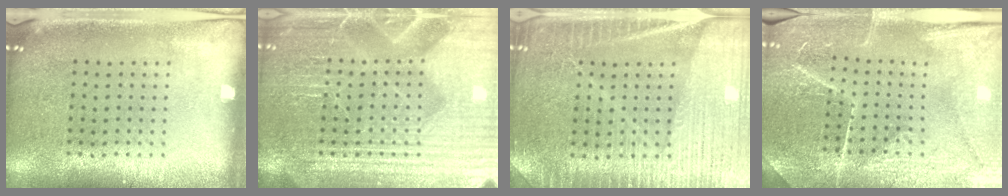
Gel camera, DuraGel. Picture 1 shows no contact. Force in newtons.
{"total": 4.9, "press": 4.9, "slide": 0.6}
{"total": 3.9, "press": 3.8, "slide": 0.9}
{"total": 4.1, "press": 3.9, "slide": 1.3}